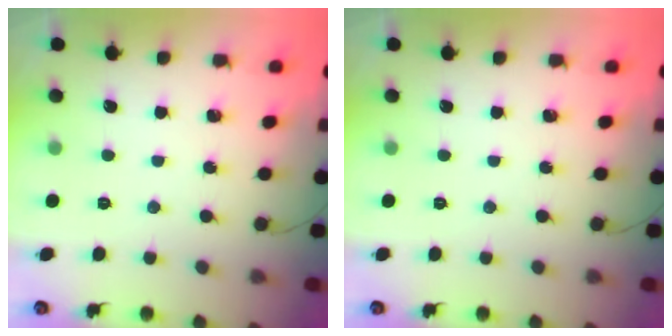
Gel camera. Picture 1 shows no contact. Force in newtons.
{"total": 0.0}